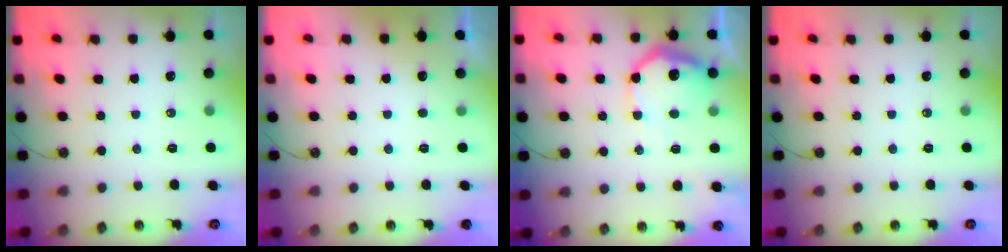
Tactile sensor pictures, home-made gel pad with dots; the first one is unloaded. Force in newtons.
{"total": 0.0}
{"total": 15.3, "press": 15.3, "slide": 1.1}
{"total": 0.0}